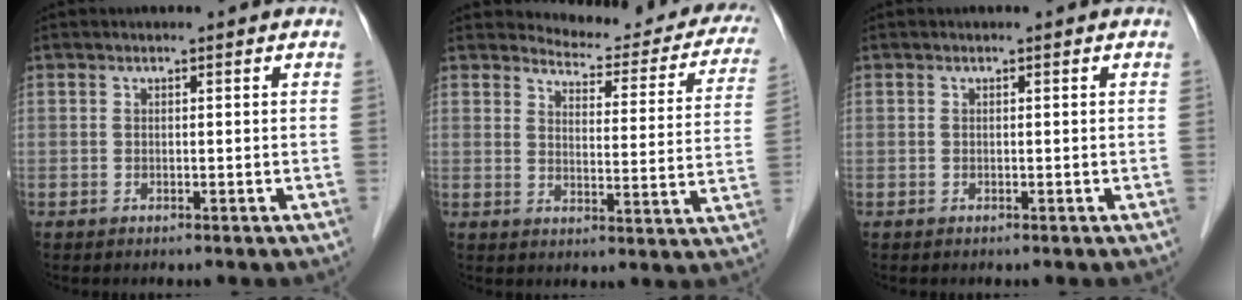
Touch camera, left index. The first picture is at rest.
{"total": 16.4, "force": [15.5, 3.8, 4.1], "torque": [-0.025, -0.061, 0.160]}
{"total": 0.0}